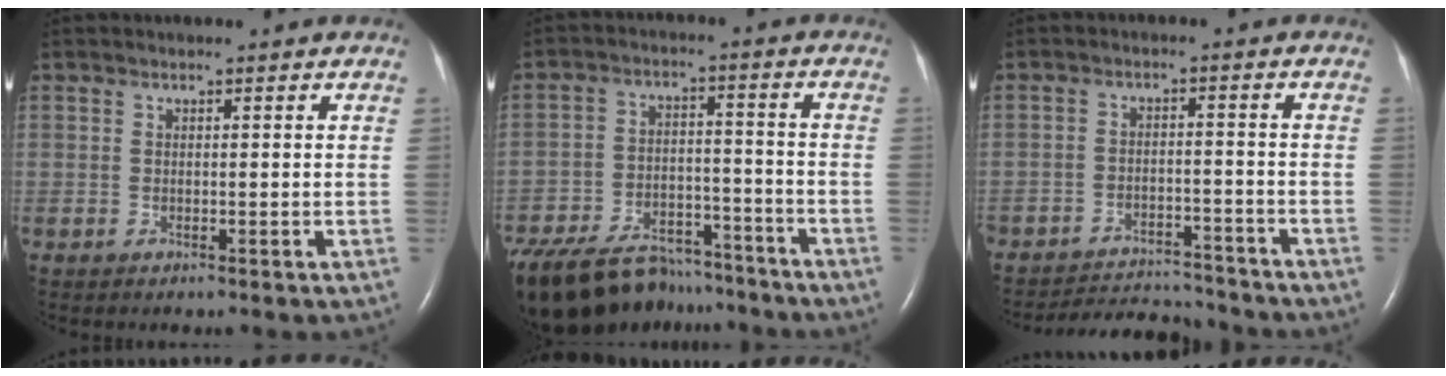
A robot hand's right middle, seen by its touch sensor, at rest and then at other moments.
{"total": 20.8, "force": [-17.0, 8.6, 8.4], "torque": [-0.204, -0.020, -0.260]}
{"total": 9.4, "force": [-9.3, 1.2, 0.7], "torque": [-0.010, -0.002, -0.139]}